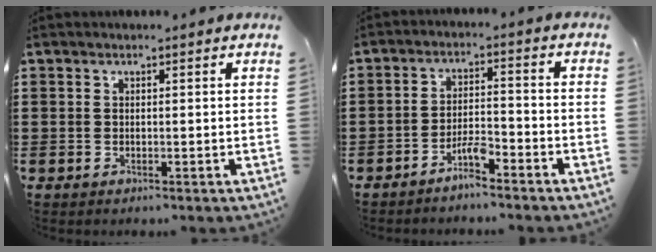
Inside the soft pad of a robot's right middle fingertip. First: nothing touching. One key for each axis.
{"total": 3.8, "fx": -3.2, "fy": 0.4, "fz": 2.1, "tx": -0.046, "ty": 0.004, "tz": -0.064}